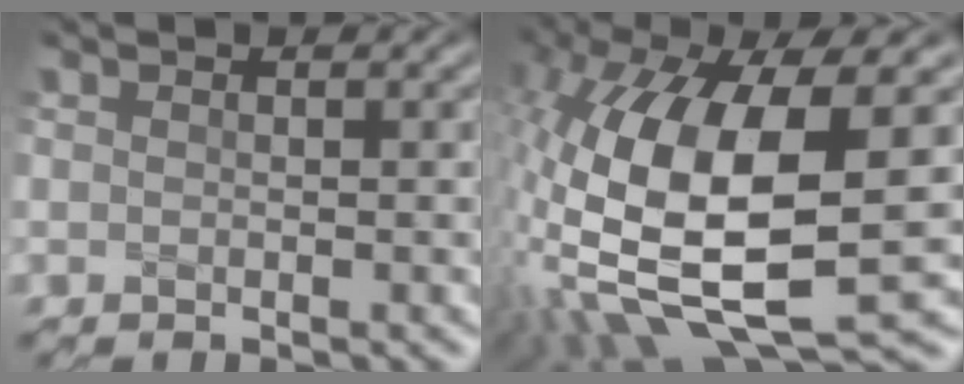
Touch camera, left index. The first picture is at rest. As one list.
[{"total": 15.5, "force": [-0.7, 6.4, 14.1], "torque": [-0.310, -0.012, -0.003]}]